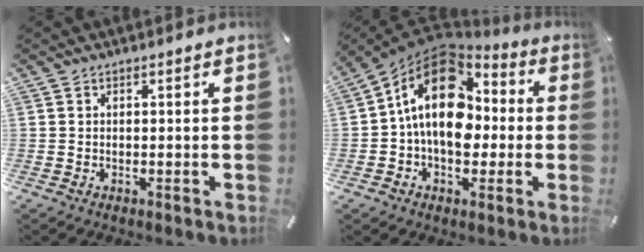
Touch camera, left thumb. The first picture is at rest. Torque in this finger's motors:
{"motor_torque": [0.87, 1.90, 2.77, 0.00, 0.31]}